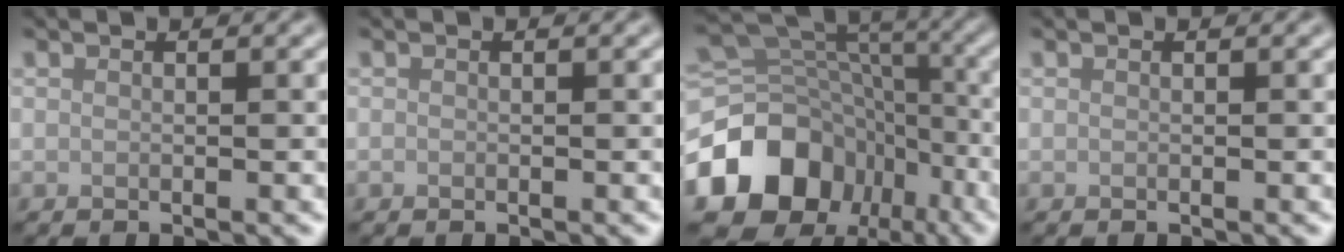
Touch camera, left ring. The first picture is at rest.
{"total": 0.0}
{"total": 14.3, "force": [-6.4, 11.3, 6.2], "torque": [-0.137, -0.002, -0.106]}
{"total": 0.0}